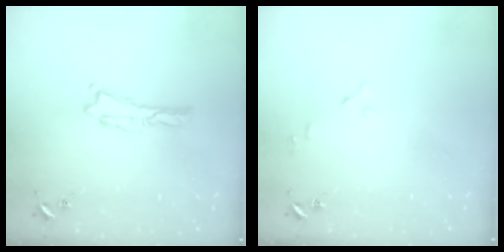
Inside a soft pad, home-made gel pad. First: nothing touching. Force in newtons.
{"total": 2.6, "press": 2.6, "slide": 0.3}